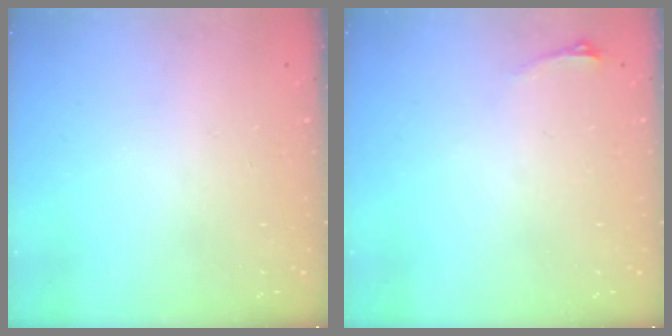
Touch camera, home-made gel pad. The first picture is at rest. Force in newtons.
{"total": 2.9, "press": 2.6, "slide": 1.5}